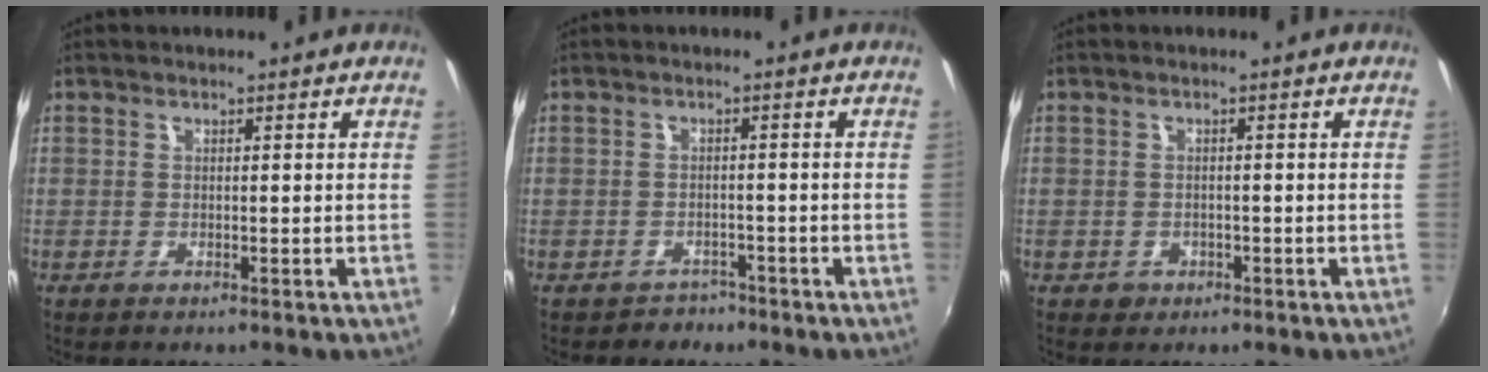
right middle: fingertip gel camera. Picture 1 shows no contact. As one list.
[{"total": 2.9, "force": [-2.1, 2.0, 0.0], "torque": [-0.006, 0.002, -0.032]}, {"total": 1.9, "force": [-0.8, 1.7, 0.5], "torque": [-0.012, -0.002, -0.009]}]